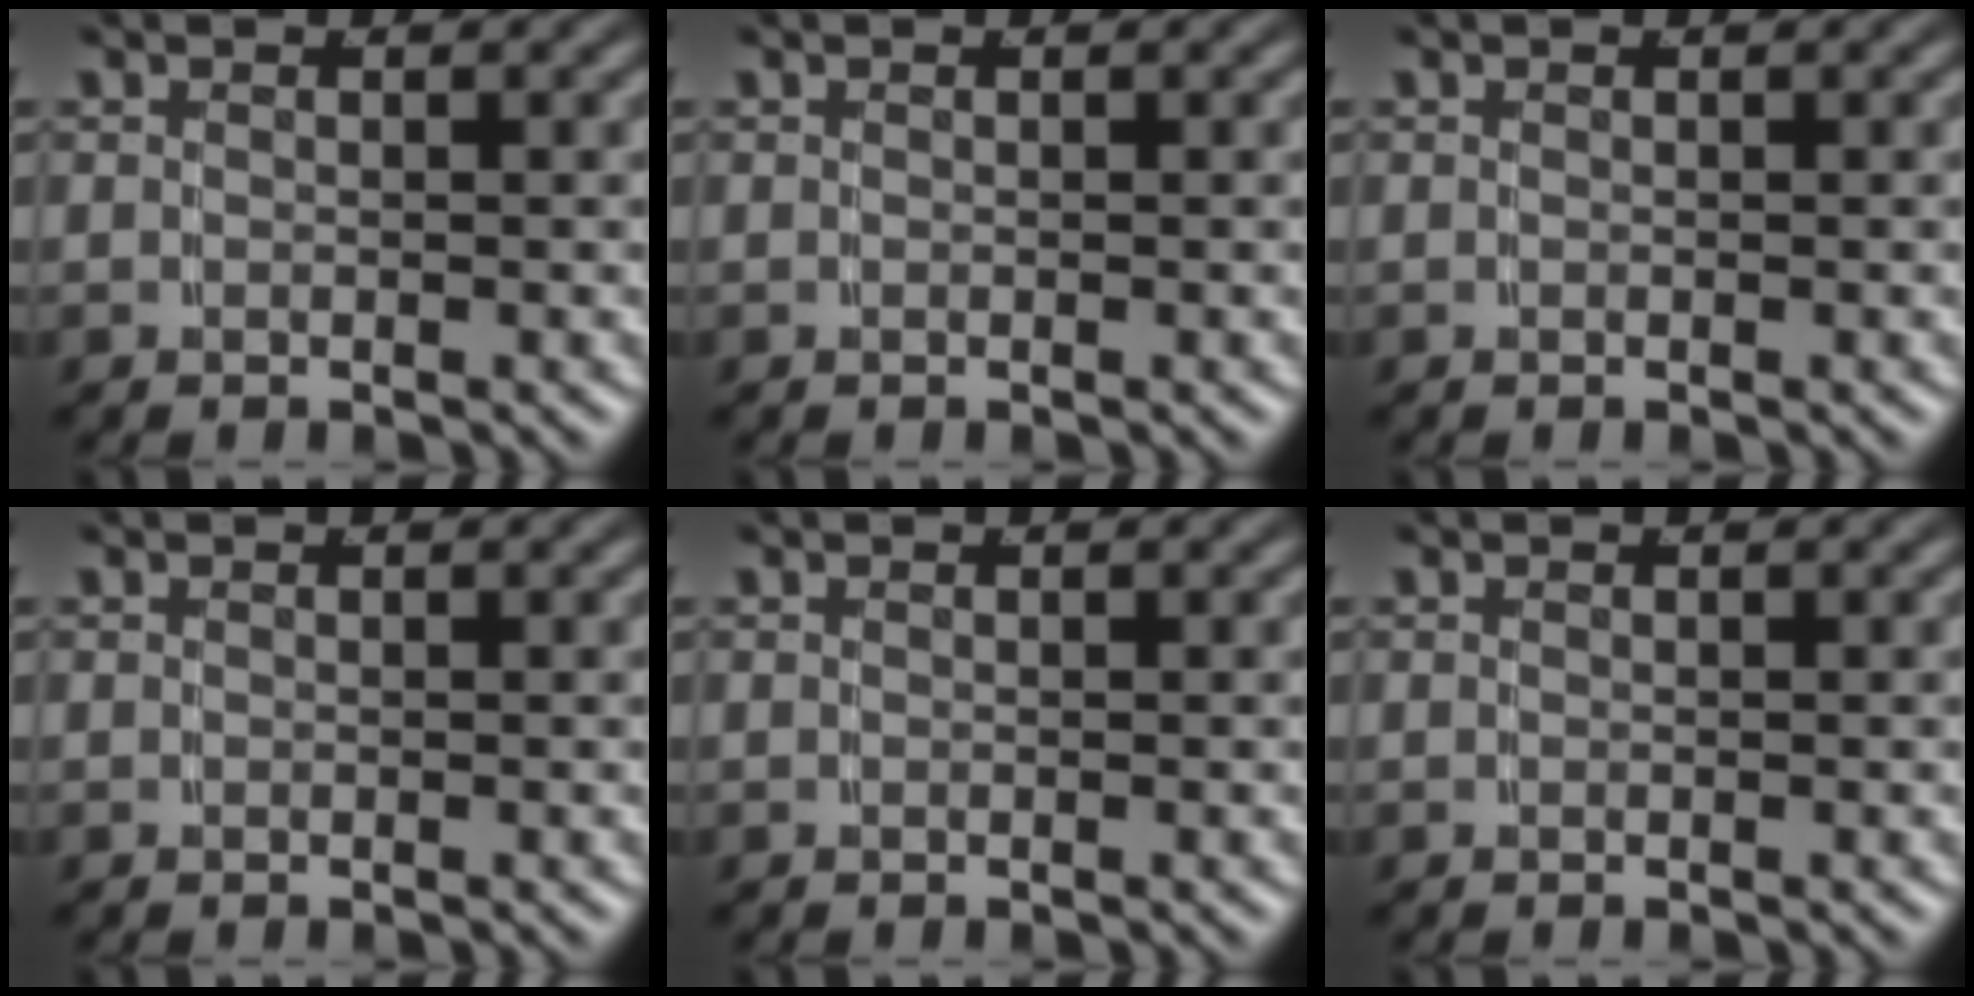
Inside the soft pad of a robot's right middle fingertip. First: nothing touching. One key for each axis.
{"total": 0.0}
{"total": 0.0}
{"total": 0.0}
{"total": 0.0}
{"total": 0.0}